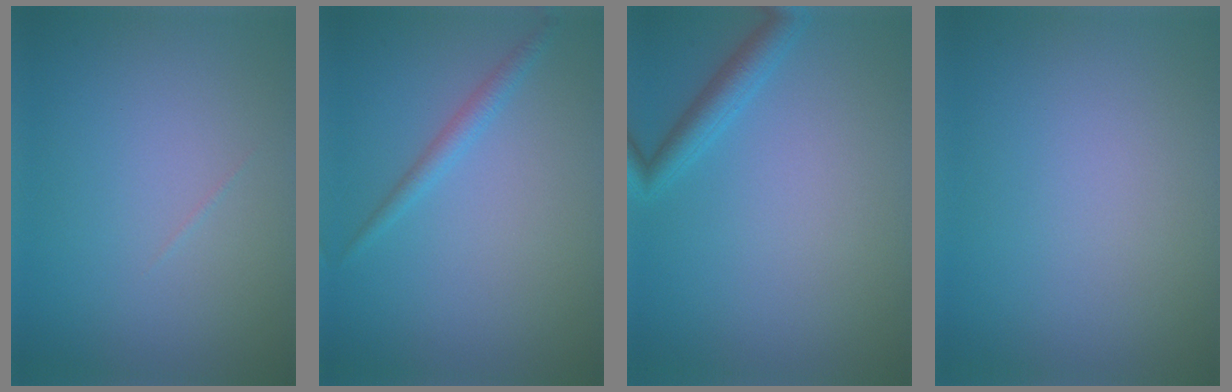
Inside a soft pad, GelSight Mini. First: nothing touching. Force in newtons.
{"total": 1.5, "press": 1.5, "slide": 0.1}
{"total": 2.2, "press": 2.2, "slide": 0.1}
{"total": 0.0}